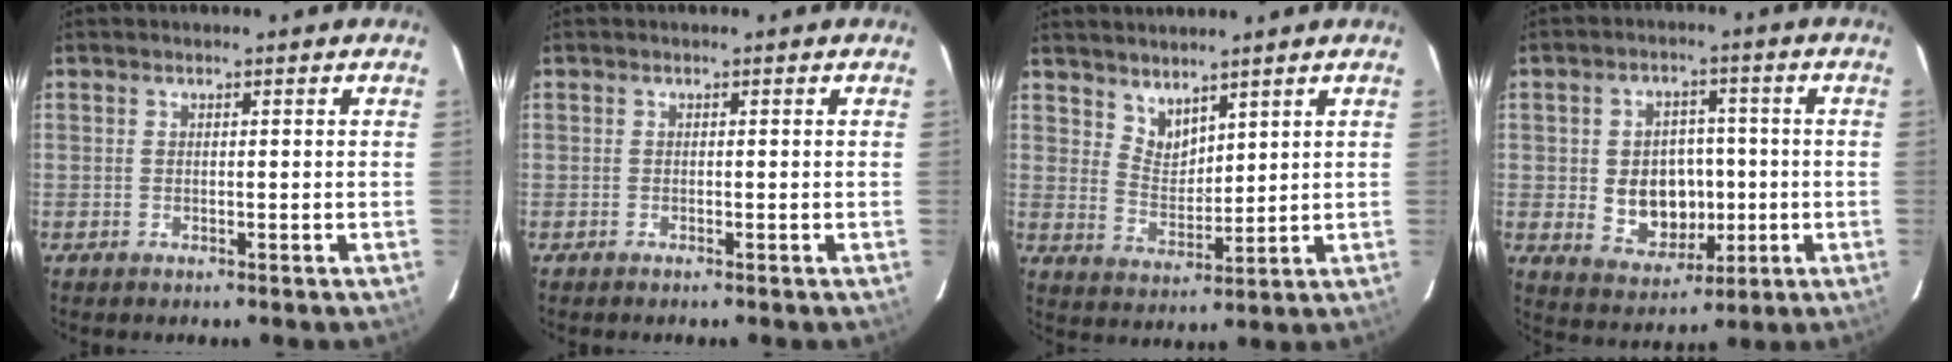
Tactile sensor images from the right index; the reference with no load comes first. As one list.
[{"total": 0.0}, {"total": 5.2, "force": [4.4, 2.3, 1.6], "torque": [-0.022, -0.005, 0.088]}, {"total": 9.7, "force": [-1.0, 8.0, 5.4], "torque": [-0.118, 0.007, 0.004]}]